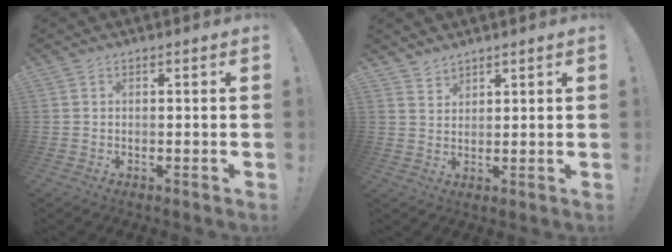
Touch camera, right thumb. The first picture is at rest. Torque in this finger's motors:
{"motor_torque": [-0.32, 0.24, -0.34, 0.35, 0.09]}